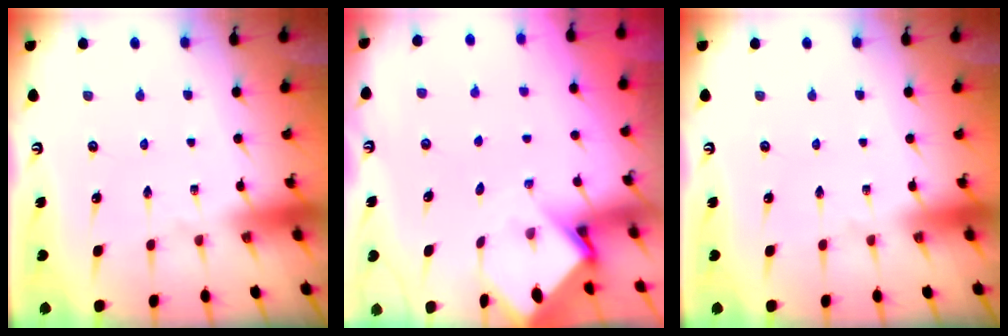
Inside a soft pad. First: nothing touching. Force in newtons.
{"total": 3.3, "press": 3.3, "slide": 0.3}
{"total": 0.0}